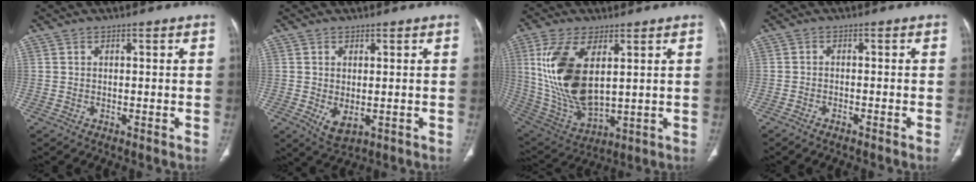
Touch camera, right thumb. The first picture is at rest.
{"total": 4.0, "force": [-0.6, 2.1, 3.4], "torque": [-0.055, -0.009, 0.005]}
{"total": 17.6, "force": [4.4, 8.6, 14.7], "torque": [-0.297, -0.024, 0.103]}
{"total": 1.8, "force": [-1.4, -0.1, 1.1], "torque": [-0.023, 0.008, -0.022]}